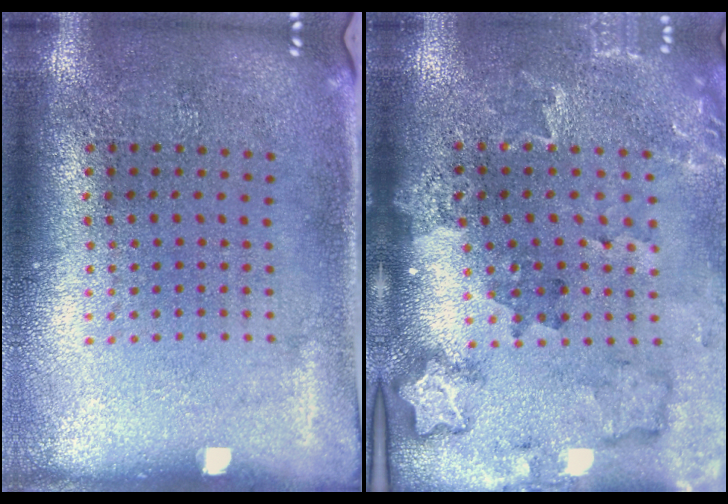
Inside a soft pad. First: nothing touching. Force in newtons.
{"total": 1.9, "press": 1.8, "slide": 0.4}